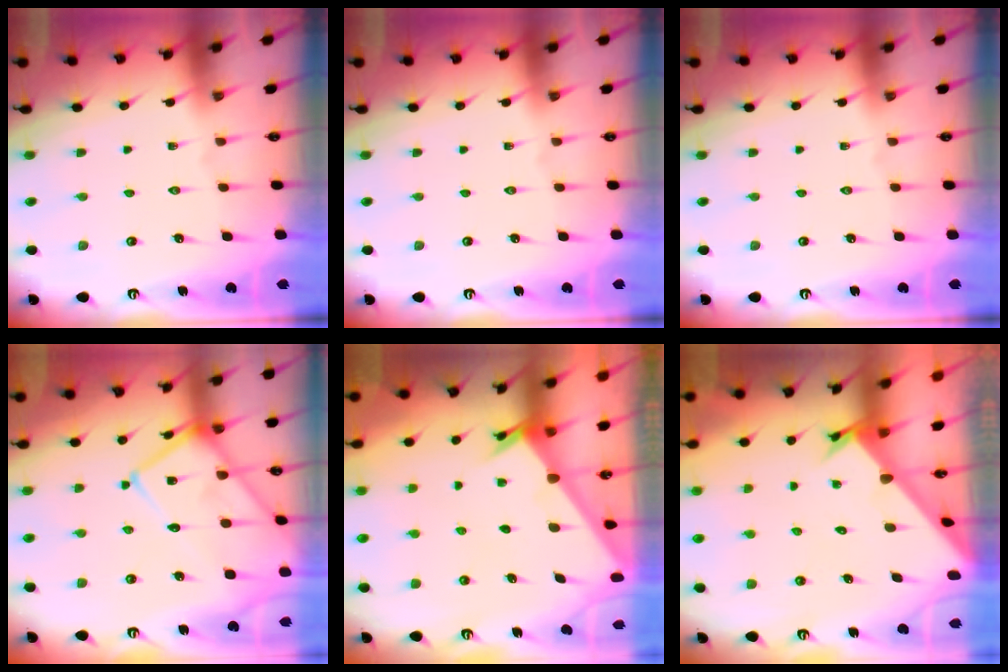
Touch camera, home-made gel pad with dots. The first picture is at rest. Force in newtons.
{"total": 0.0}
{"total": 0.0}
{"total": 15.2, "press": 15.2, "slide": 1.5}
{"total": 2.4, "press": 2.4, "slide": 0.2}
{"total": 2.5, "press": 2.5, "slide": 0.3}